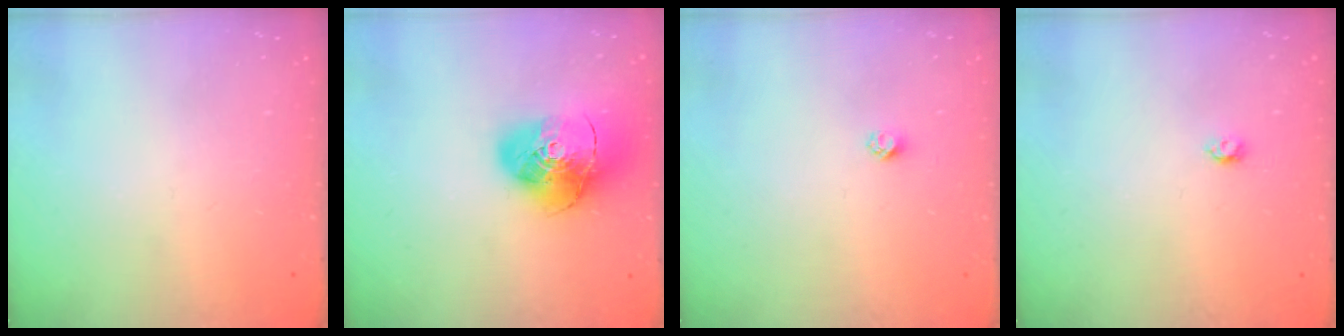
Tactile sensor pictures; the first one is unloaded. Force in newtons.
{"total": 15.3, "press": 15.2, "slide": 1.8}
{"total": 2.3, "press": 2.3, "slide": 0.2}
{"total": 3.2, "press": 3.2, "slide": 0.5}